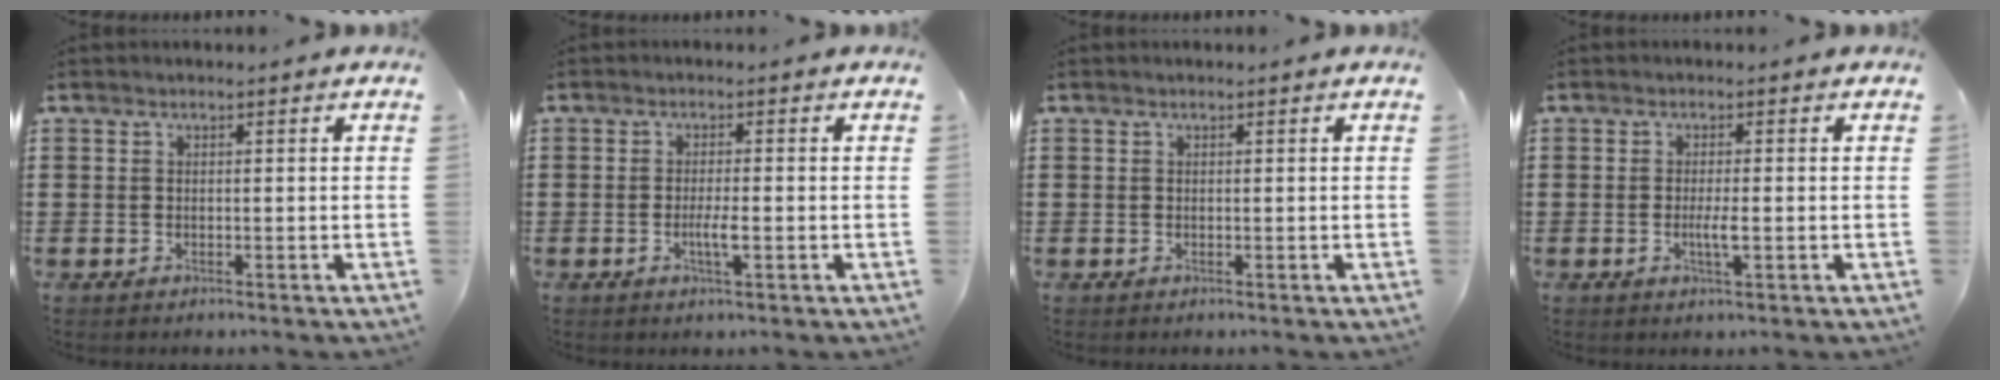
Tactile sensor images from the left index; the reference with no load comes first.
{"total": 2.8, "force": [-0.7, 0.4, 2.7], "torque": [-0.048, -0.002, -0.011]}
{"total": 0.0}
{"total": 2.6, "force": [-0.4, 0.3, 2.5], "torque": [-0.052, -0.005, -0.009]}